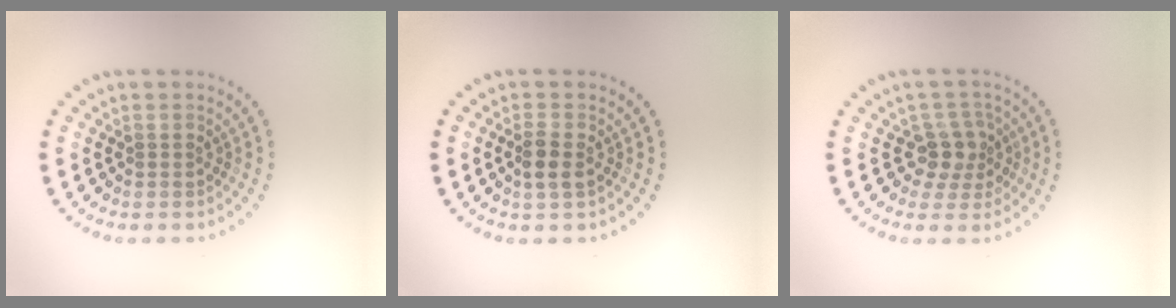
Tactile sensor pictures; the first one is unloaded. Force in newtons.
{"total": 1.9, "press": 1.7, "slide": 0.8}
{"total": 2.6, "press": 2.1, "slide": 1.5}